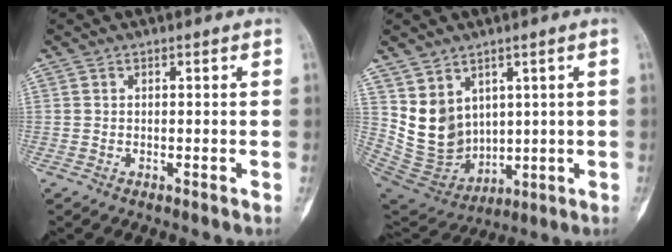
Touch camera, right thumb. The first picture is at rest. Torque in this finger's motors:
{"motor_torque": [0.24, 1.40, 0.45, 0.49, 0.10]}